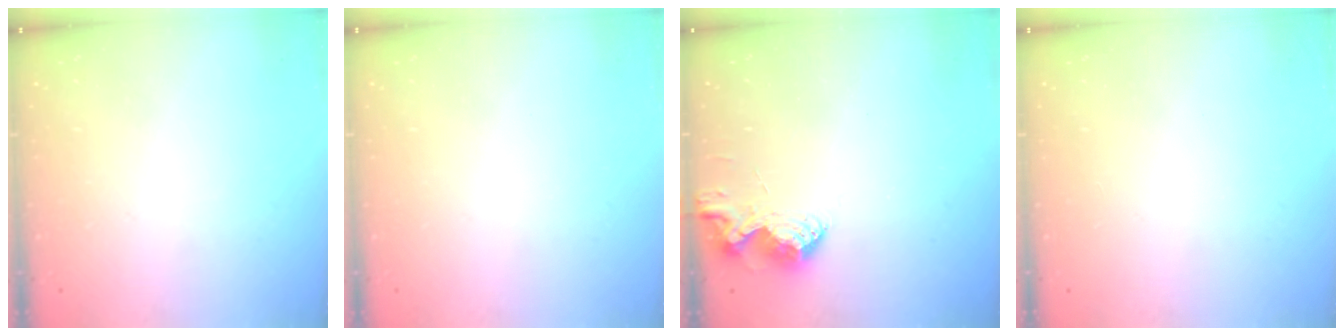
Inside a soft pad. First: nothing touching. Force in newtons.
{"total": 0.0}
{"total": 10.2, "press": 10.1, "slide": 0.9}
{"total": 0.0}